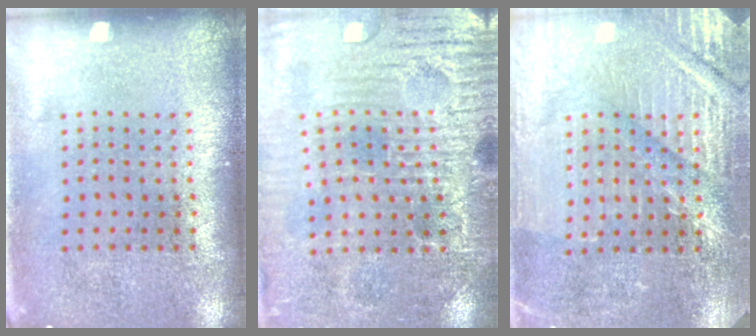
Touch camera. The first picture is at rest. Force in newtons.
{"total": 3.6, "press": 3.5, "slide": 0.4}
{"total": 3.4, "press": 3.4, "slide": 0.7}